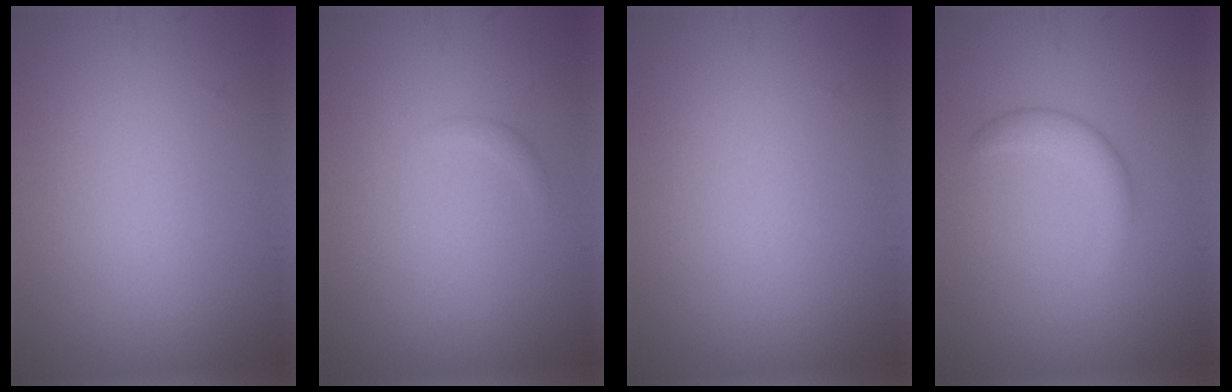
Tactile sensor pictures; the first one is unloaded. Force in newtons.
{"total": 0.6, "press": 0.6, "slide": 0.0}
{"total": 0.0}
{"total": 2.4, "press": 2.4, "slide": 0.1}